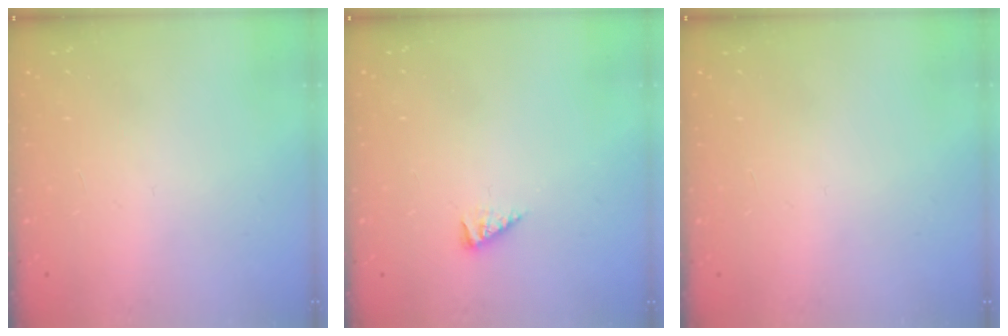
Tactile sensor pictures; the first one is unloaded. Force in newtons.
{"total": 1.8, "press": 1.8, "slide": 0.4}
{"total": 0.0}